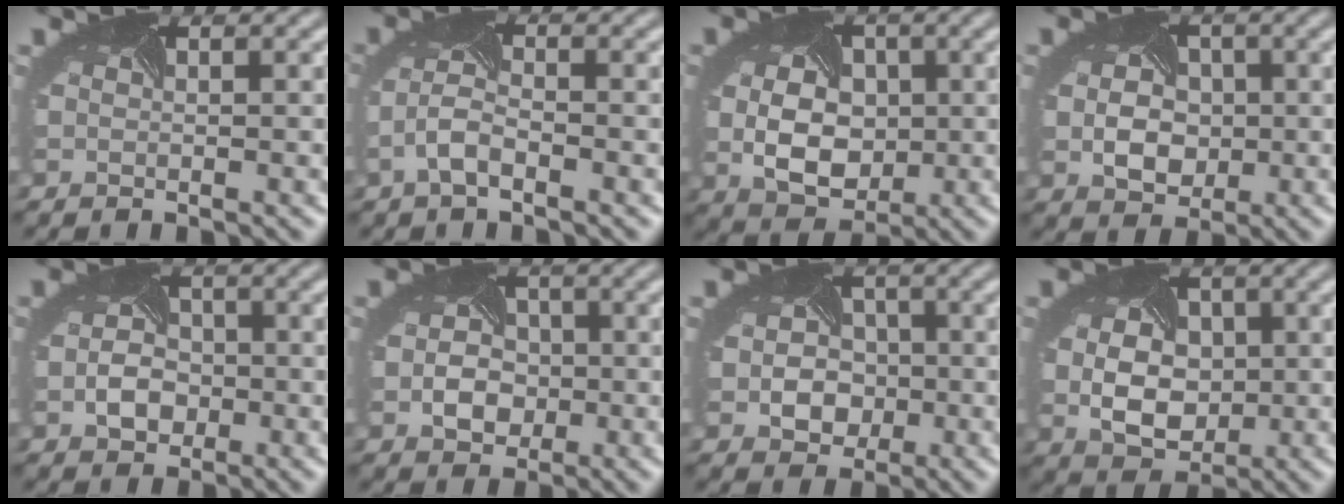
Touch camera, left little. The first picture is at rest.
{"total": 2.7, "force": [-1.5, 0.9, 2.0], "torque": [-0.052, -0.001, -0.034]}
{"total": 6.8, "force": [-0.2, 5.0, 4.6], "torque": [-0.082, -0.014, 0.006]}
{"total": 4.9, "force": [-0.2, 3.8, 3.1], "torque": [-0.051, -0.003, 0.000]}
{"total": 3.0, "force": [-0.9, 2.3, 1.7], "torque": [-0.032, -0.004, -0.019]}
{"total": 3.6, "force": [-0.7, 2.9, 1.9], "torque": [-0.035, -0.003, -0.015]}
{"total": 5.0, "force": [-0.6, 4.2, 2.8], "torque": [-0.033, -0.004, -0.008]}
{"total": 6.2, "force": [-0.1, 4.6, 4.1], "torque": [-0.073, -0.010, 0.008]}